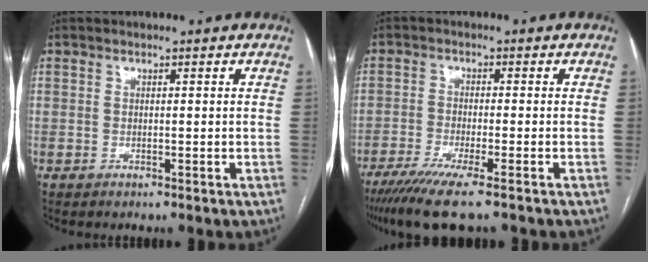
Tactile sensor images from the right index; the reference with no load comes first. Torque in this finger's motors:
{"motor_torque": [1.07, -1.07, 0.53, 0.15]}